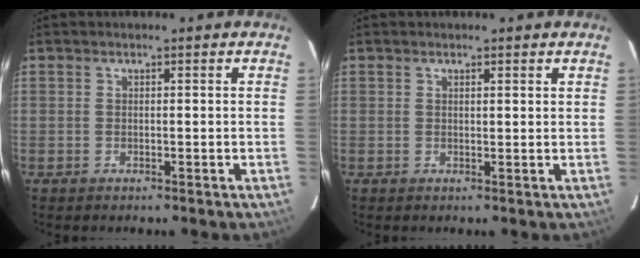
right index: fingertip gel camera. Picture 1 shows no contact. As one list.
[{"total": 0.9, "force": [0.8, 0.2, 0.5], "torque": [-0.010, 0.004, 0.012]}]